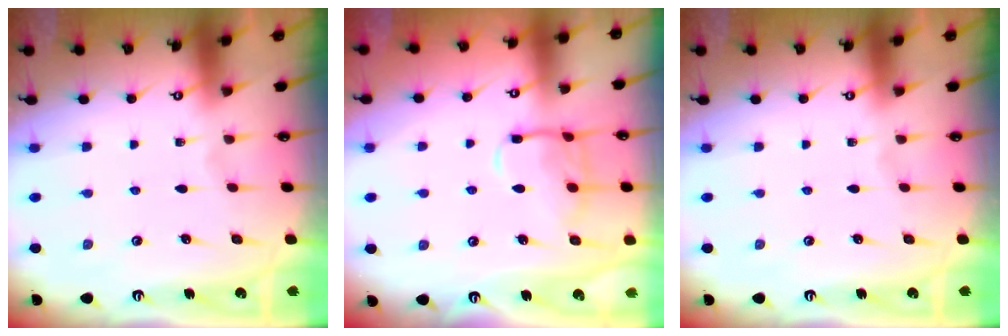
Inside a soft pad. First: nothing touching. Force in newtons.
{"total": 10.8, "press": 10.7, "slide": 0.8}
{"total": 0.0}